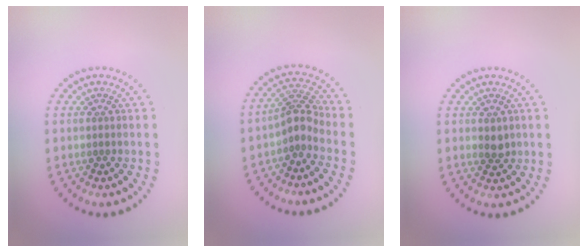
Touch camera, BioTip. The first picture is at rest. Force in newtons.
{"total": 2.6, "press": 2.0, "slide": 1.7}
{"total": 1.3, "press": 1.3, "slide": 0.2}